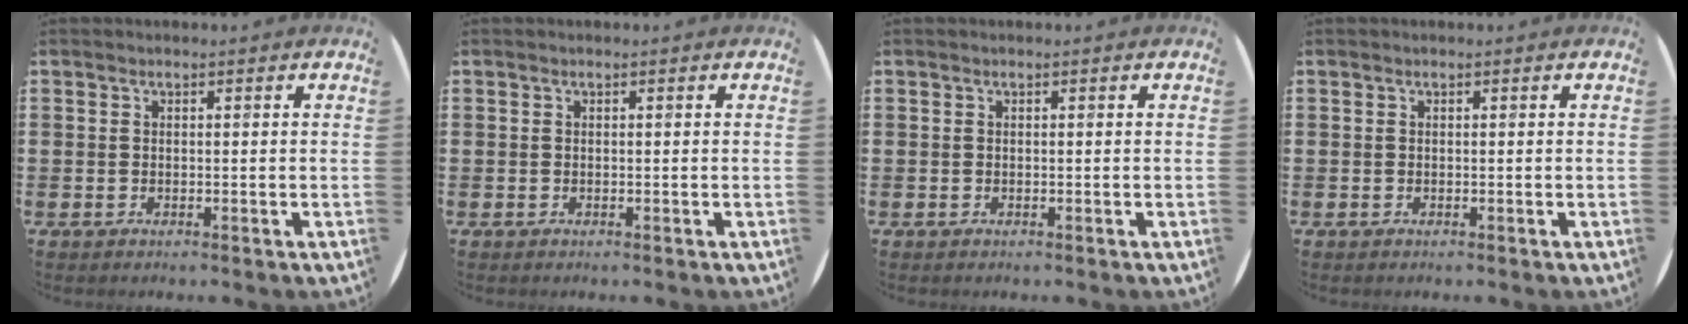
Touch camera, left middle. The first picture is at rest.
{"total": 0.0}
{"total": 0.0}
{"total": 0.0}